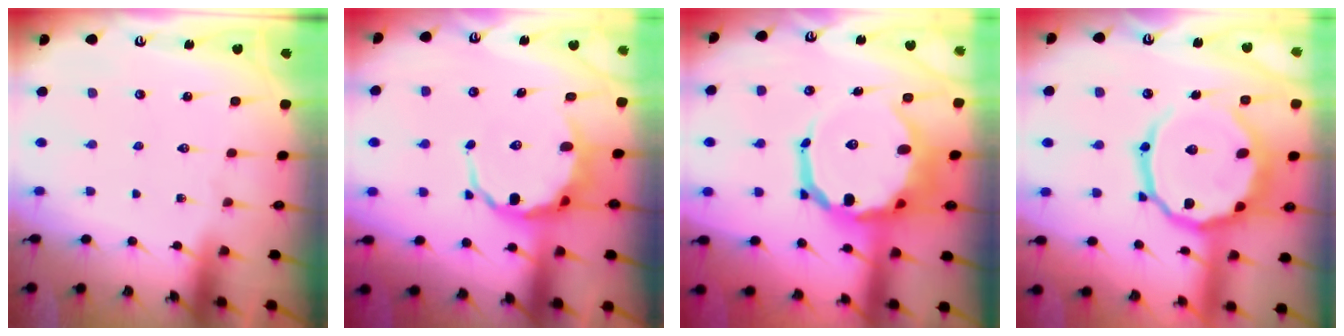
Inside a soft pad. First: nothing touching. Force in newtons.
{"total": 7.7, "press": 7.4, "slide": 2.1}
{"total": 15.7, "press": 15.3, "slide": 3.3}
{"total": 18.3, "press": 18.2, "slide": 2.2}